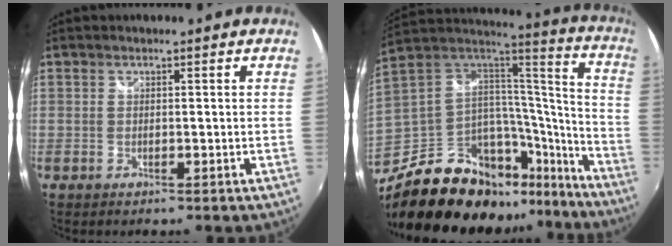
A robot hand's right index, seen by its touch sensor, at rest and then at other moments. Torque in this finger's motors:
{"motor_torque": [1.04, -1.10, -0.05, -0.15]}